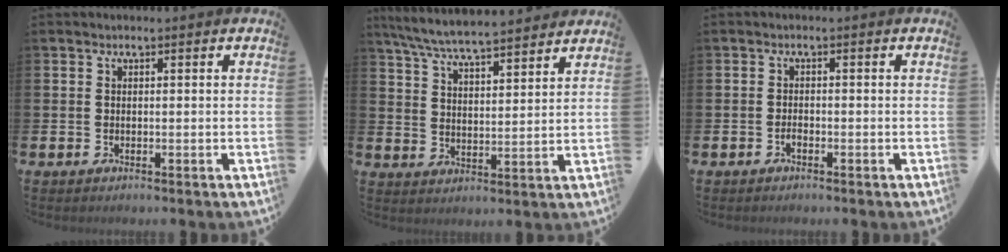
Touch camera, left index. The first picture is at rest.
{"total": 6.9, "force": [6.7, 0.3, 1.9], "torque": [-0.063, -0.038, 0.118]}
{"total": 0.9, "force": [-0.6, 0.4, 0.5], "torque": [-0.015, -0.002, -0.011]}